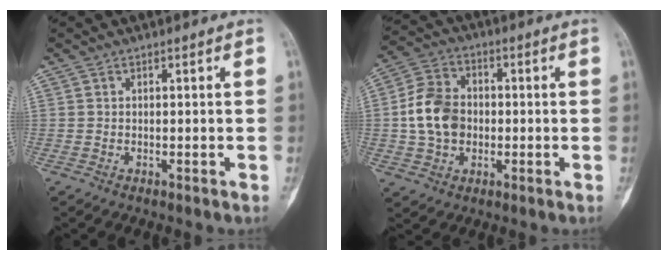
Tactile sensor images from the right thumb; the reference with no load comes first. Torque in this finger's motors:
{"motor_torque": [0.13, 1.69, 0.56, -0.47, 0.10]}